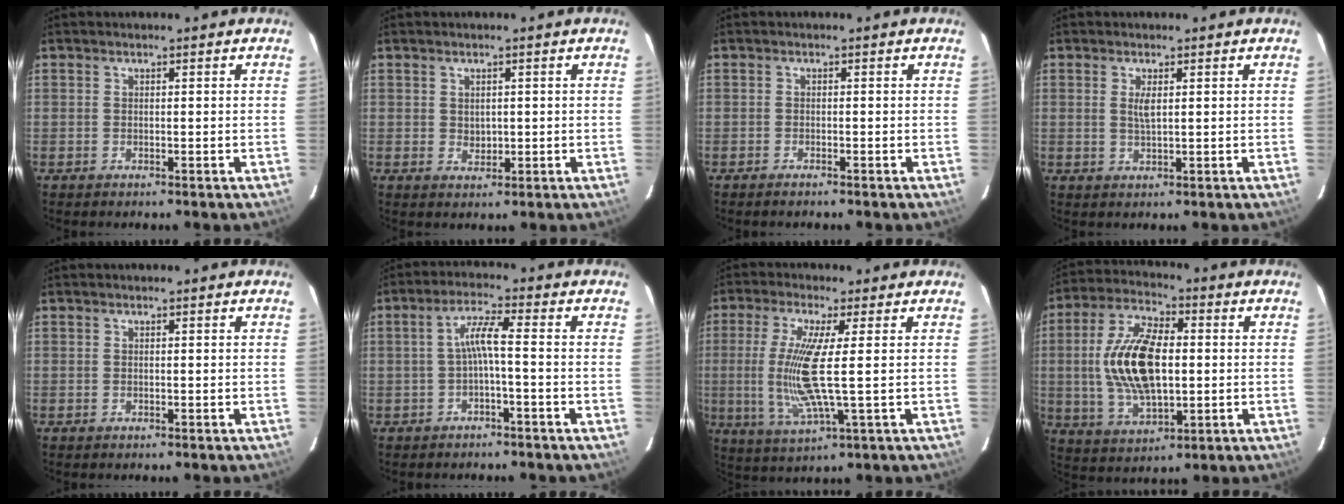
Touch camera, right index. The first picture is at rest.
{"total": 1.9, "force": [0.3, 1.6, 1.0], "torque": [-0.015, 0.002, 0.009]}
{"total": 1.1, "force": [-1.0, 0.1, 0.4], "torque": [-0.012, -0.001, -0.021]}
{"total": 2.1, "force": [0.7, 0.5, 2.0], "torque": [-0.037, -0.002, 0.012]}
{"total": 0.0}
{"total": 4.2, "force": [-1.3, -0.1, 4.0], "torque": [-0.084, 0.009, -0.023]}
{"total": 11.5, "force": [0.4, 0.8, 11.5], "torque": [-0.232, -0.012, 0.010]}
{"total": 16.1, "force": [0.4, 7.8, 14.0], "torque": [-0.281, 0.007, 0.010]}